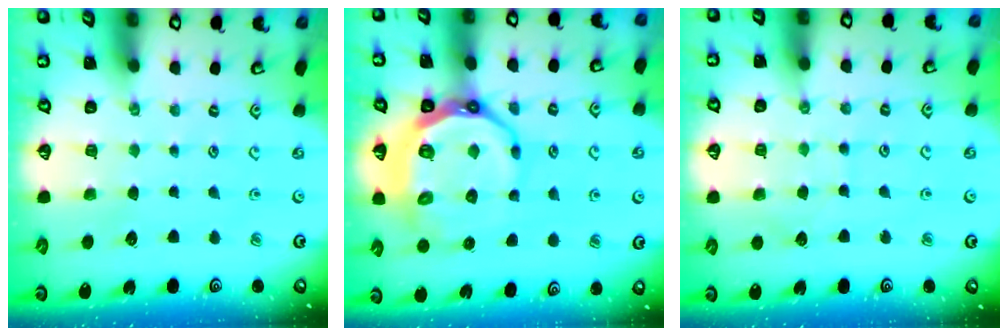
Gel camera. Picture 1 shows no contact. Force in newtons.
{"total": 15.2, "press": 14.7, "slide": 3.8}
{"total": 5.2, "press": 5.2, "slide": 0.4}